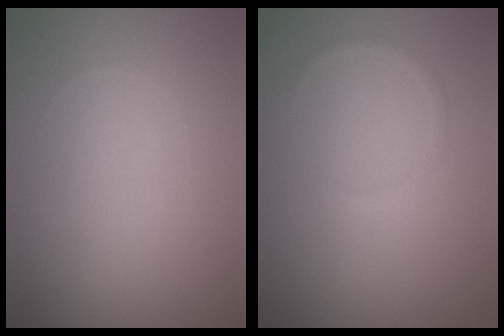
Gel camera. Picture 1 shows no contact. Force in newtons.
{"total": 0.6, "press": 0.6, "slide": 0.1}